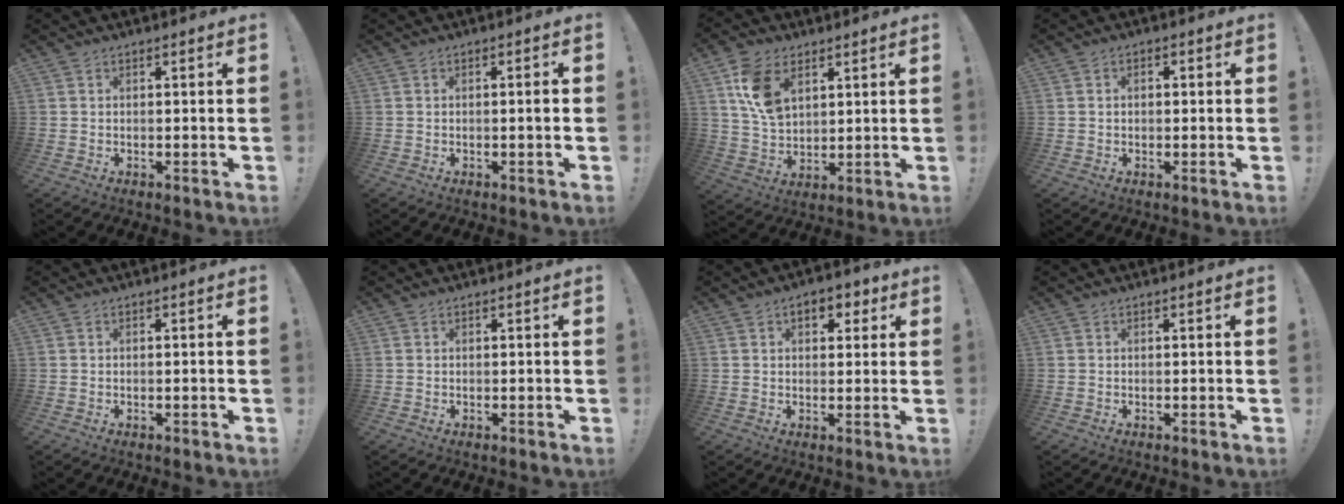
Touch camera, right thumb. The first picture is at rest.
{"total": 1.8, "force": [-0.3, -0.3, 1.8], "torque": [-0.023, -0.002, -0.008]}
{"total": 12.0, "force": [5.5, 7.8, 7.4], "torque": [-0.135, -0.009, 0.106]}
{"total": 1.3, "force": [-0.4, 0.8, 1.0], "torque": [-0.012, 0.002, -0.009]}
{"total": 0.6, "force": [-0.4, -0.4, 0.2], "torque": [-0.003, -0.003, -0.006]}
{"total": 0.0}
{"total": 5.6, "force": [2.3, 3.5, 3.7], "torque": [-0.046, 0.001, 0.036]}
{"total": 0.0}